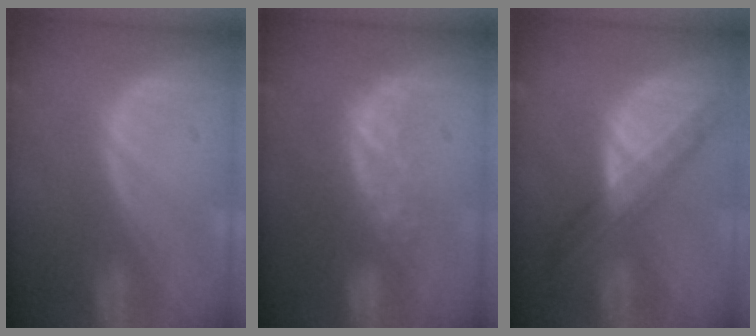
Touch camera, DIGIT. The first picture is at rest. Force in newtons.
{"total": 7.9, "press": 6.9, "slide": 4.0}
{"total": 8.5, "press": 7.3, "slide": 4.3}